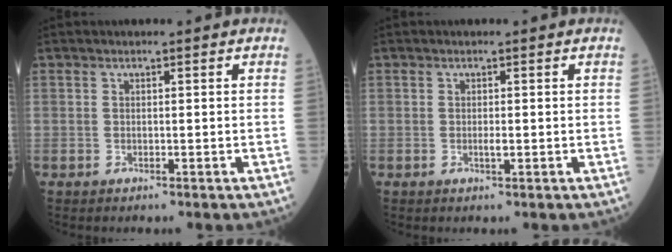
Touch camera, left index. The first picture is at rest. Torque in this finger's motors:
{"motor_torque": [0.38, 0.22, 0.01, 0.01]}